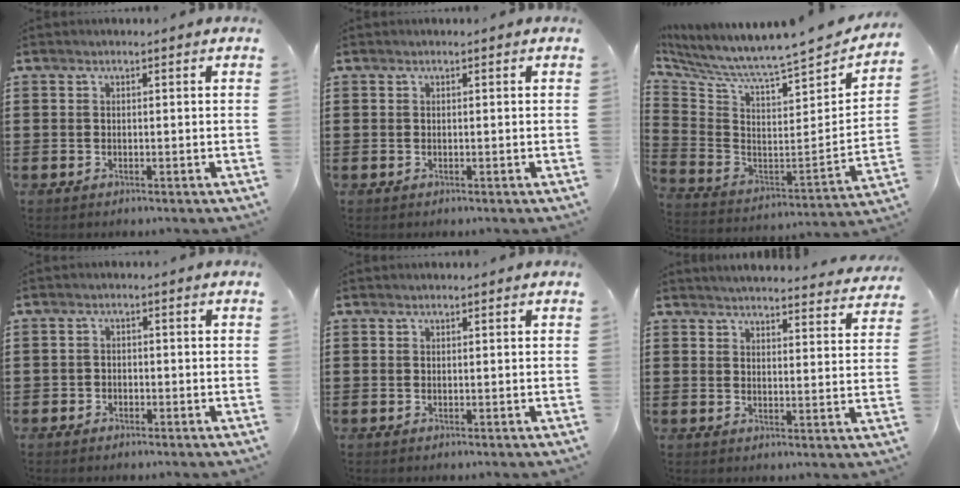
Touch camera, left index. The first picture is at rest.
{"total": 0.0}
{"total": 5.8, "force": [5.3, -0.6, 2.2], "torque": [-0.073, -0.067, 0.074]}
{"total": 1.5, "force": [-1.3, 0.8, -0.1], "torque": [-0.005, 0.003, -0.030]}
{"total": 0.0}
{"total": 3.7, "force": [3.7, -0.2, 0.4], "torque": [-0.016, -0.027, 0.062]}